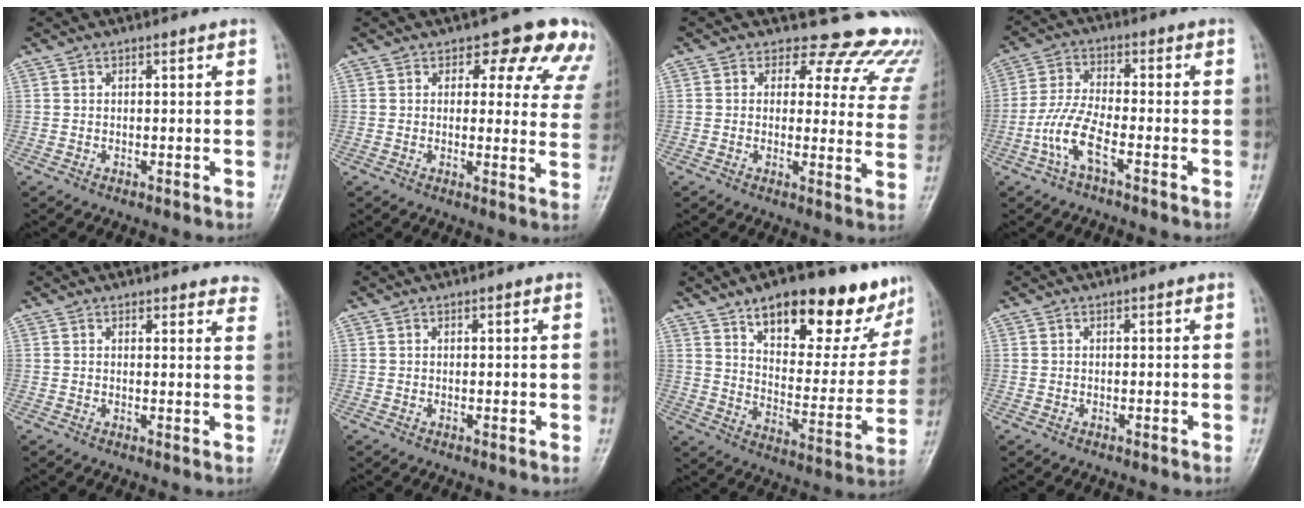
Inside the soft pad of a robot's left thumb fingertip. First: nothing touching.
{"total": 12.3, "force": [8.2, 6.4, 6.5], "torque": [-0.013, -0.030, 0.069]}
{"total": 15.9, "force": [13.7, 7.2, 3.7], "torque": [0.011, -0.095, 0.119]}
{"total": 7.4, "force": [-3.6, 2.2, 6.1], "torque": [-0.144, 0.022, -0.076]}
{"total": 6.4, "force": [6.0, 1.9, 1.3], "torque": [0.030, -0.021, 0.043]}
{"total": 0.6, "force": [-0.1, 0.3, 0.5], "torque": [0.001, 0.000, -0.002]}
{"total": 22.9, "force": [14.9, 9.0, 14.8], "torque": [-0.150, -0.058, 0.218]}
{"total": 0.0}